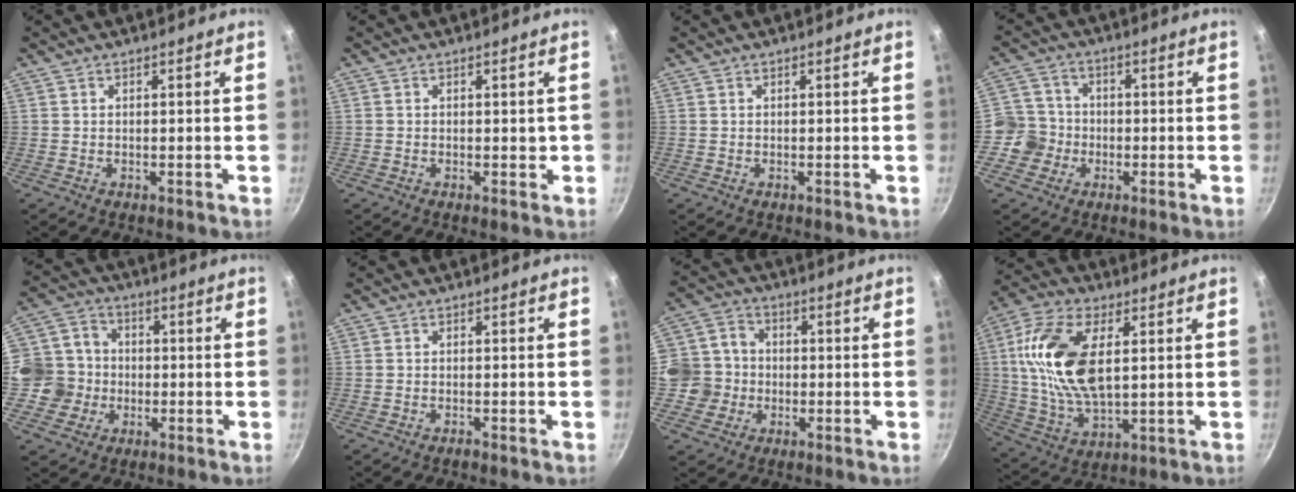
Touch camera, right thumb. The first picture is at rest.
{"total": 1.2, "force": [-0.1, 0.8, 0.9], "torque": [-0.002, 0.002, -0.002]}
{"total": 0.0}
{"total": 6.5, "force": [-2.0, 6.1, 1.1], "torque": [0.018, 0.024, -0.052]}
{"total": 10.3, "force": [-1.8, 9.7, 3.0], "torque": [-0.022, 0.030, -0.050]}
{"total": 0.6, "force": [-0.5, 0.0, 0.3], "torque": [-0.012, 0.005, -0.010]}
{"total": 8.4, "force": [-1.5, 7.9, 2.6], "torque": [-0.008, 0.024, -0.045]}
{"total": 17.6, "force": [3.5, 9.0, 14.7], "torque": [-0.283, -0.002, 0.066]}